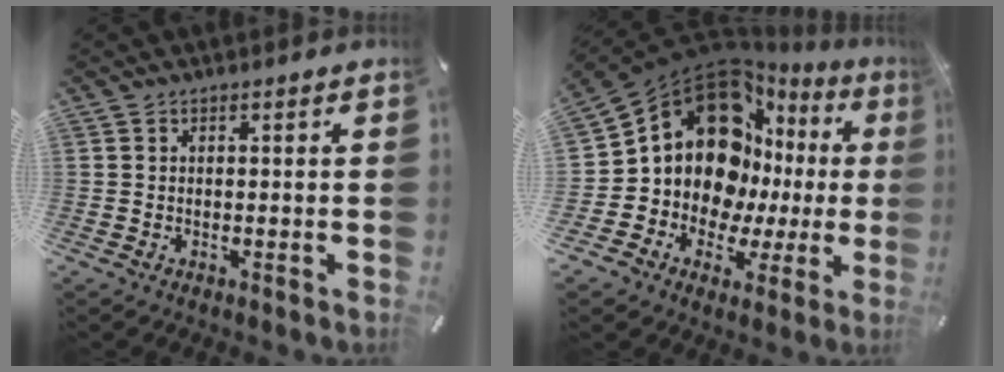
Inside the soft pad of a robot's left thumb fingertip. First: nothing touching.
{"total": 17.6, "force": [4.9, 14.0, 9.5], "torque": [-0.156, -0.058, 0.094]}